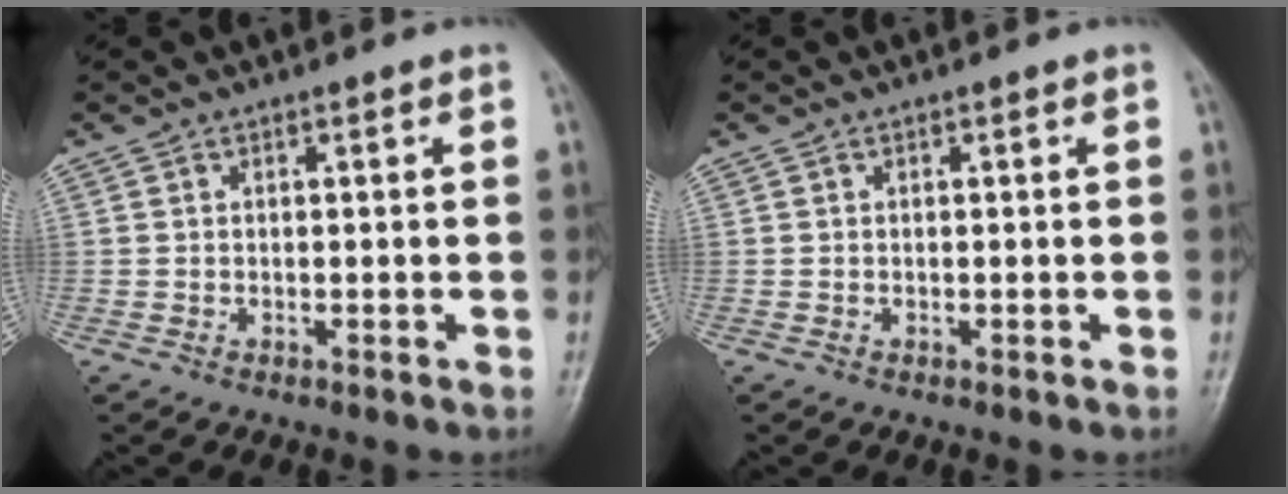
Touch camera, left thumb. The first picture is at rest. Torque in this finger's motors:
{"motor_torque": [-0.03, 0.03, -0.13, -0.04, 0.00]}